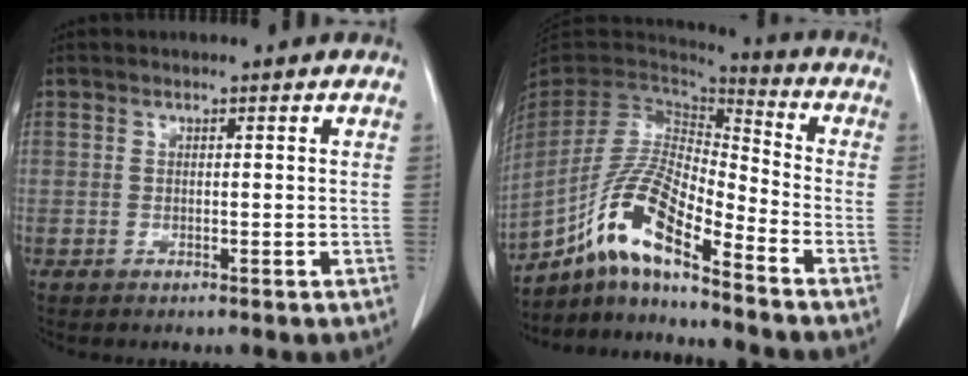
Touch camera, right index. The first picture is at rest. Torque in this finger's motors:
{"motor_torque": [0.65, -0.52, 0.34, 0.09]}